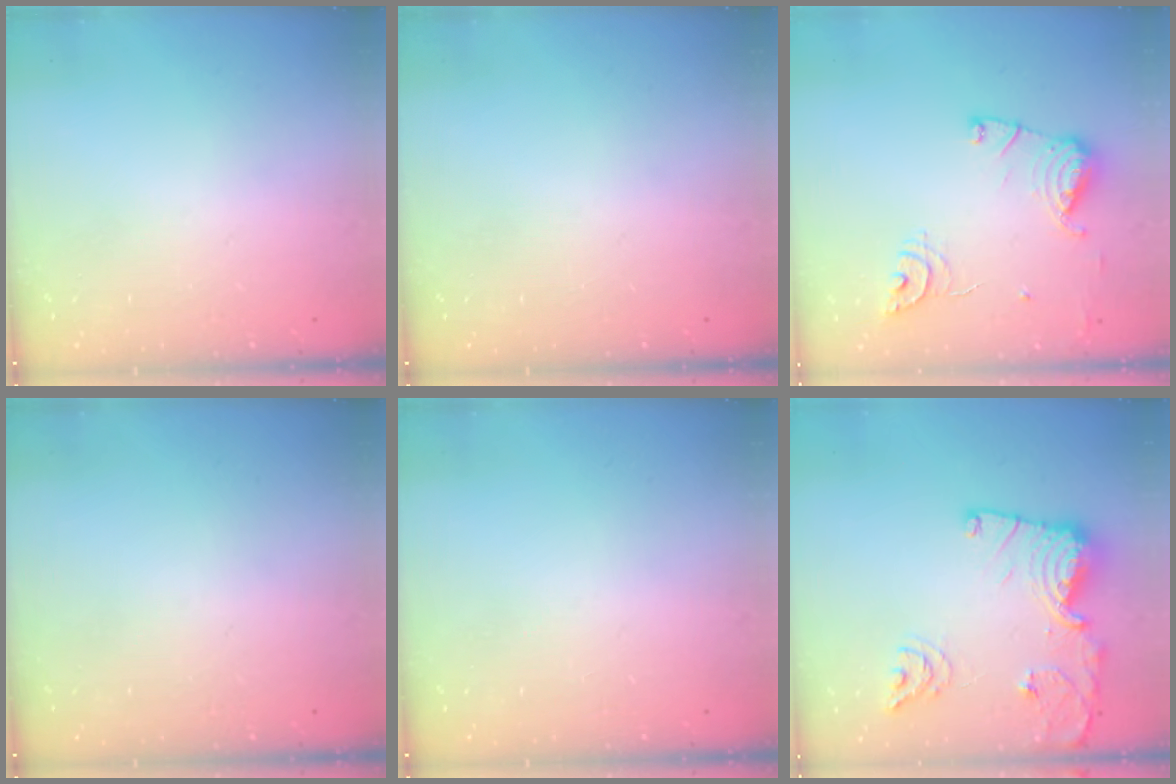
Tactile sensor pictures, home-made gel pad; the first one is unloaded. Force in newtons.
{"total": 0.0}
{"total": 13.7, "press": 13.6, "slide": 1.5}
{"total": 0.0}
{"total": 0.0}
{"total": 16.5, "press": 16.5, "slide": 1.7}